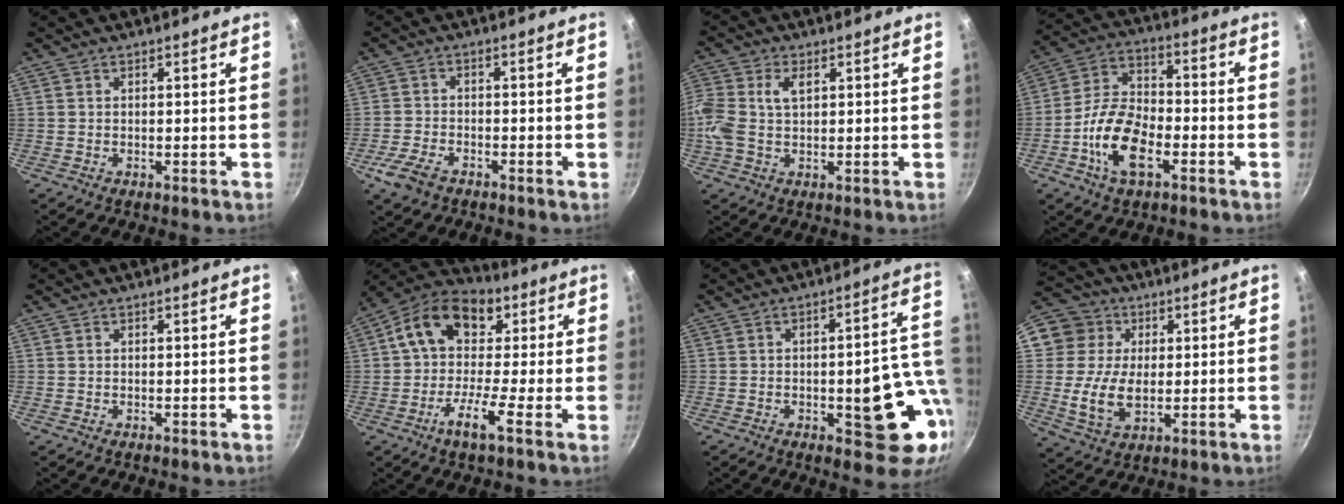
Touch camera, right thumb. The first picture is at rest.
{"total": 5.4, "force": [-3.4, 2.7, 3.3], "torque": [-0.077, 0.017, -0.071]}
{"total": 7.7, "force": [1.2, 4.7, 5.9], "torque": [-0.128, 0.015, 0.016]}
{"total": 12.0, "force": [-4.5, 6.3, 9.2], "torque": [-0.165, 0.032, -0.092]}
{"total": 0.0}
{"total": 14.1, "force": [0.8, 8.3, 11.4], "torque": [-0.175, 0.040, -0.011]}
{"total": 16.5, "force": [-3.7, 6.8, 14.5], "torque": [-0.117, 0.028, -0.048]}
{"total": 12.8, "force": [1.8, 10.8, 6.8], "torque": [-0.106, -0.003, 0.026]}